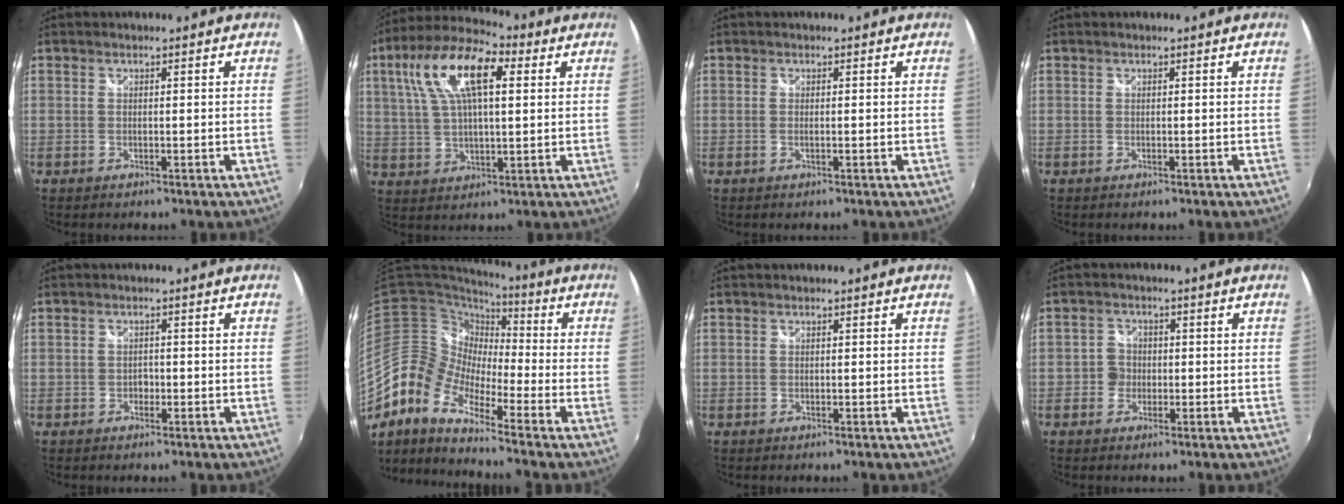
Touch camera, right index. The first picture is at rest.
{"total": 15.4, "force": [5.5, 6.1, 13.0], "torque": [-0.252, 0.032, 0.091]}
{"total": 0.9, "force": [-0.3, -0.1, 0.8], "torque": [-0.014, 0.000, -0.006]}
{"total": 0.0}
{"total": 1.1, "force": [-0.5, 0.9, 0.2], "torque": [-0.004, -0.001, -0.008]}
{"total": 11.3, "force": [-5.6, 5.6, 8.1], "torque": [-0.130, 0.002, -0.135]}
{"total": 0.0}
{"total": 2.8, "force": [-0.9, 2.6, 0.4], "torque": [-0.006, 0.006, -0.019]}